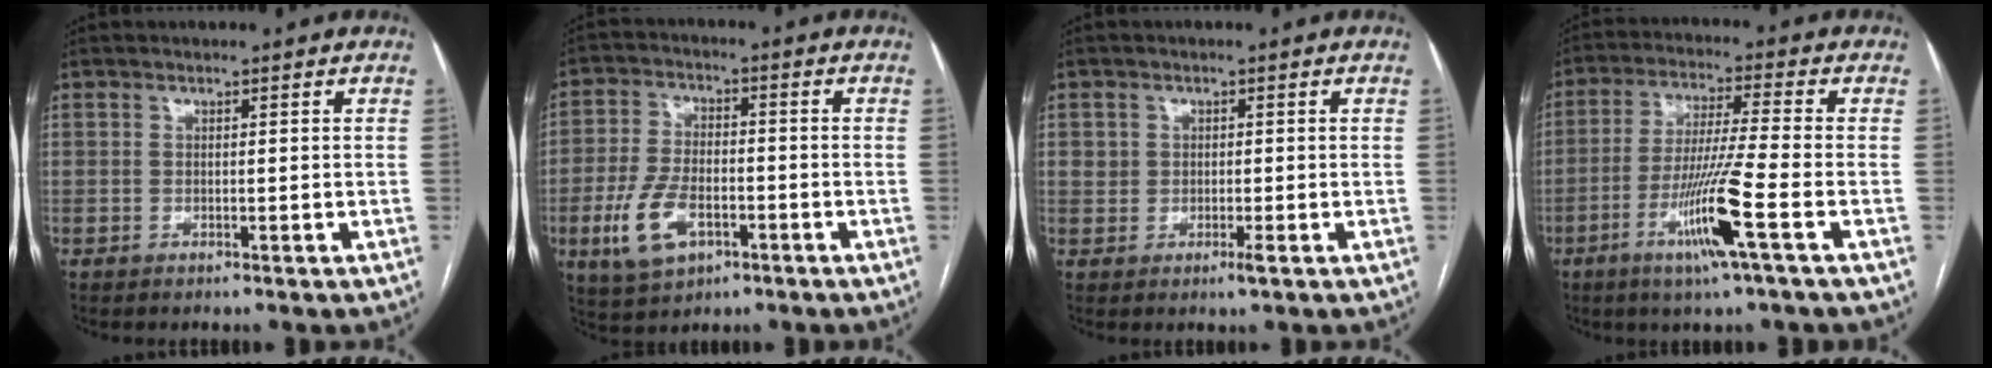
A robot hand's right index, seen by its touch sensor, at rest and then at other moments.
{"total": 9.5, "force": [-3.7, 5.1, 7.2], "torque": [-0.161, 0.001, -0.062]}
{"total": 2.1, "force": [-0.2, 1.4, 1.5], "torque": [-0.024, 0.002, 0.000]}
{"total": 11.6, "force": [-4.7, -1.2, 10.5], "torque": [-0.206, -0.019, -0.091]}